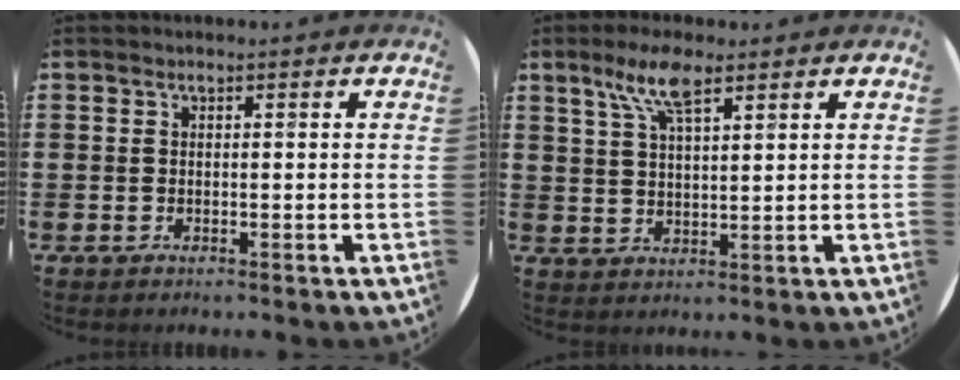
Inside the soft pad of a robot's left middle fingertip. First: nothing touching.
{"total": 6.9, "force": [4.5, 2.0, 4.8], "torque": [-0.096, 0.004, 0.077]}